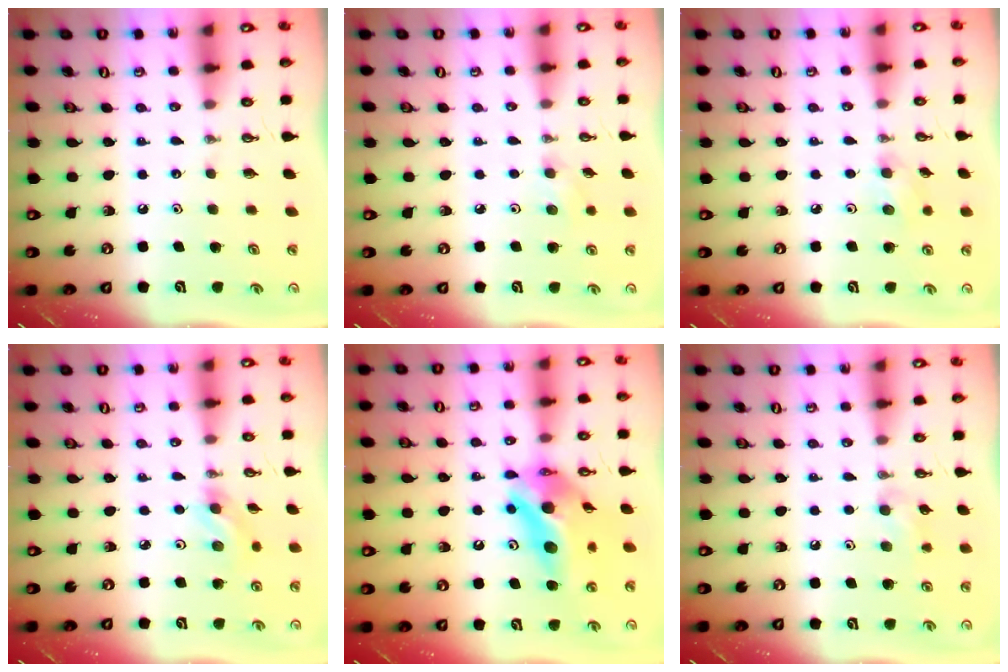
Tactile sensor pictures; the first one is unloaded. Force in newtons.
{"total": 5.0, "press": 4.7, "slide": 1.9}
{"total": 6.7, "press": 6.6, "slide": 1.4}
{"total": 5.0, "press": 4.5, "slide": 2.2}
{"total": 15.7, "press": 15.4, "slide": 3.3}
{"total": 8.2, "press": 7.4, "slide": 3.4}